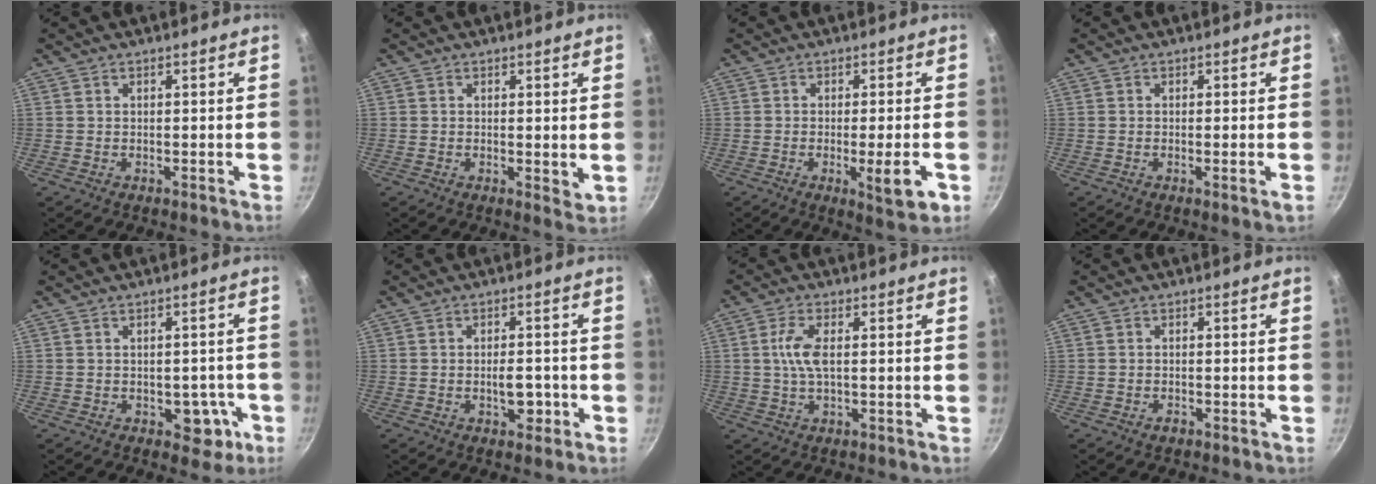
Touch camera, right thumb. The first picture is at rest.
{"total": 2.4, "force": [0.4, 1.0, 2.2], "torque": [-0.033, -0.008, 0.006]}
{"total": 7.5, "force": [-2.3, 1.4, 7.0], "torque": [-0.093, -0.002, -0.030]}
{"total": 1.6, "force": [-0.4, 0.0, 1.6], "torque": [-0.031, -0.003, -0.009]}
{"total": 5.6, "force": [-2.1, 3.8, 3.6], "torque": [-0.014, 0.019, -0.017]}
{"total": 4.8, "force": [-1.4, 2.6, 3.8], "torque": [-0.033, 0.009, -0.019]}
{"total": 5.4, "force": [0.5, 2.1, 5.0], "torque": [-0.113, 0.006, 0.007]}
{"total": 1.1, "force": [-0.7, 0.7, 0.6], "torque": [-0.014, 0.005, -0.014]}